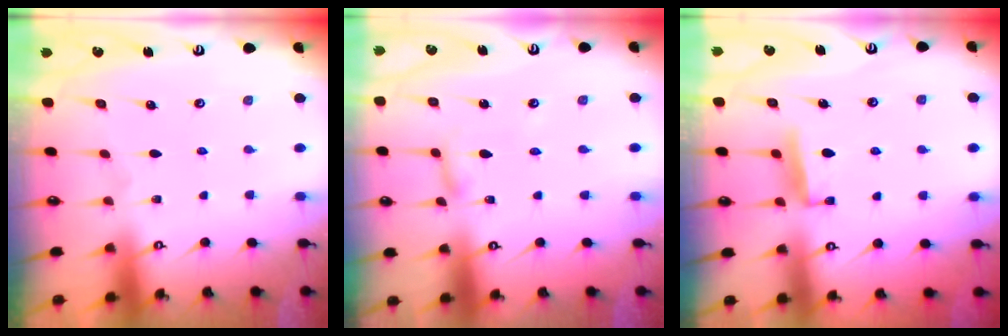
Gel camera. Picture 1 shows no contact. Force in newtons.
{"total": 2.6, "press": 2.6, "slide": 0.2}
{"total": 6.1, "press": 6.1, "slide": 0.6}